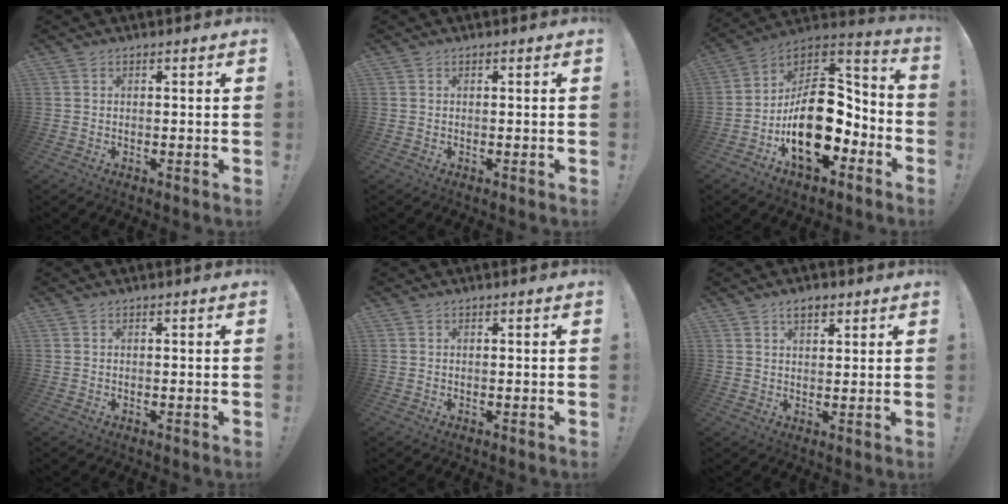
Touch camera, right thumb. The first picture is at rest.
{"total": 0.0}
{"total": 22.2, "force": [-4.6, 13.9, 16.7], "torque": [-0.255, 0.020, -0.062]}
{"total": 0.0}
{"total": 0.0}
{"total": 4.2, "force": [2.5, 2.2, 2.4], "torque": [-0.034, -0.006, 0.043]}